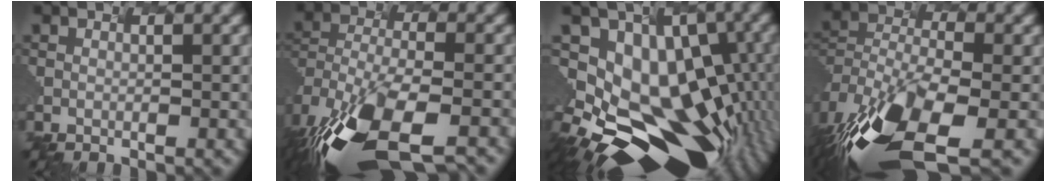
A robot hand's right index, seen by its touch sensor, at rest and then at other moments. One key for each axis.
{"total": 15.1, "fx": -10.0, "fy": 7.3, "fz": 8.6, "tx": -0.222, "ty": -0.041, "tz": -0.105}
{"total": 14.4, "fx": -4.7, "fy": 9.2, "fz": 10.1, "tx": -0.153, "ty": -0.001, "tz": -0.042}
{"total": 13.6, "fx": -9.0, "fy": 6.0, "fz": 8.3, "tx": -0.235, "ty": -0.044, "tz": -0.118}